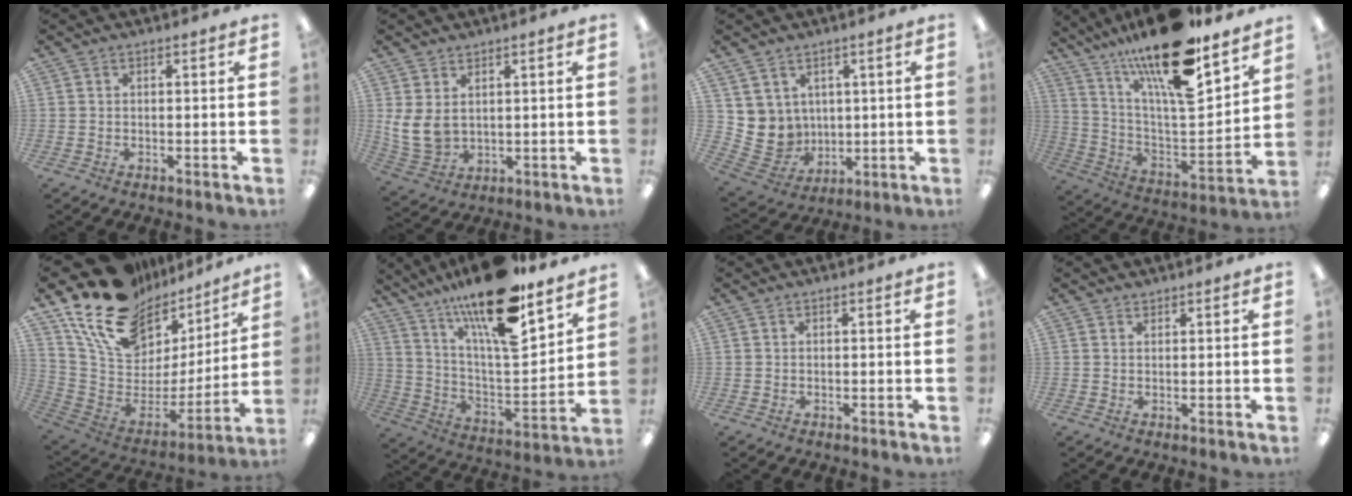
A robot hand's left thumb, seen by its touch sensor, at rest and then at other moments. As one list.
[{"total": 7.7, "force": [2.5, 5.5, 4.8], "torque": [-0.125, -0.013, 0.049]}, {"total": 7.0, "force": [3.4, 6.1, -0.2], "torque": [-0.031, -0.027, 0.077]}, {"total": 22.0, "force": [16.5, 5.3, 13.6], "torque": [-0.243, -0.120, 0.273]}, {"total": 19.8, "force": [14.1, 11.2, 8.1], "torque": [-0.146, -0.101, 0.262]}, {"total": 21.1, "force": [16.2, 4.9, 12.7], "torque": [-0.222, -0.114, 0.272]}, {"total": 0.0}, {"total": 0.9, "force": [0.9, 0.2, 0.0], "torque": [0.000, -0.001, 0.018]}]